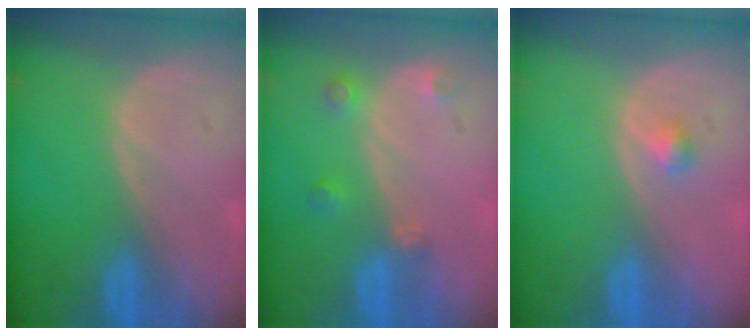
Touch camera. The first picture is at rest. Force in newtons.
{"total": 2.6, "press": 2.5, "slide": 0.5}
{"total": 1.1, "press": 1.1, "slide": 0.1}